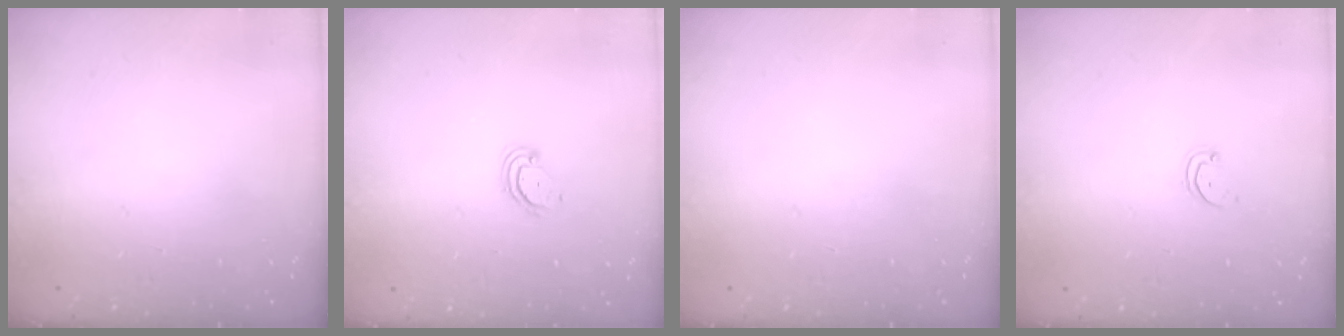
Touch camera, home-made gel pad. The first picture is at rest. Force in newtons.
{"total": 3.2, "press": 3.2, "slide": 0.3}
{"total": 0.0}
{"total": 1.5, "press": 1.5, "slide": 0.1}